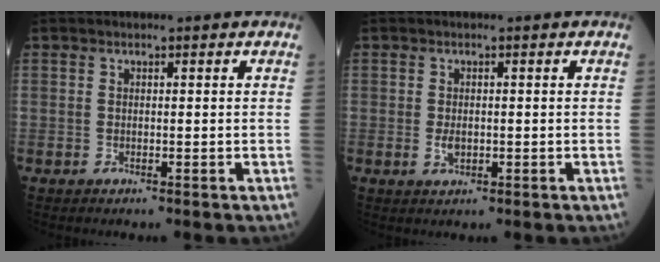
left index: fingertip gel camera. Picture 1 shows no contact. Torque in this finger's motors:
{"motor_torque": [0.31, 0.13, 0.04, 0.01]}